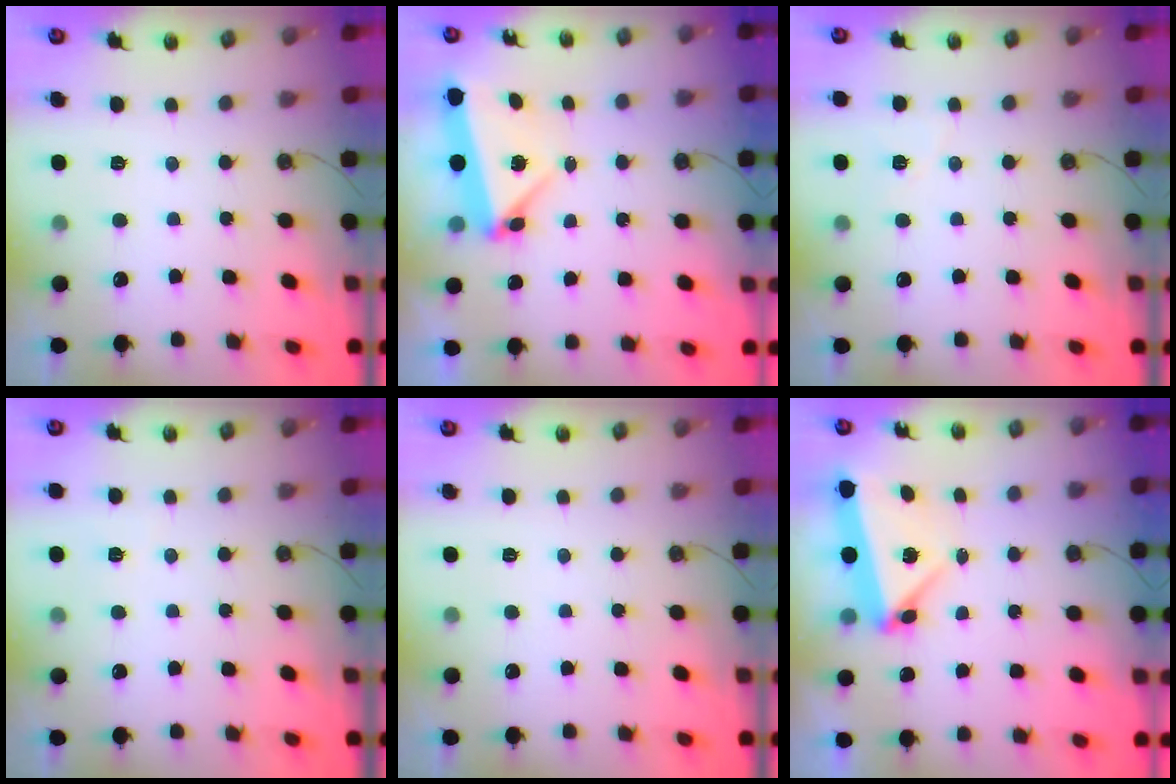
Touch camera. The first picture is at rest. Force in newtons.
{"total": 5.6, "press": 5.5, "slide": 0.6}
{"total": 4.9, "press": 4.7, "slide": 1.1}
{"total": 2.3, "press": 1.3, "slide": 1.9}
{"total": 0.0}
{"total": 6.0, "press": 4.6, "slide": 3.9}